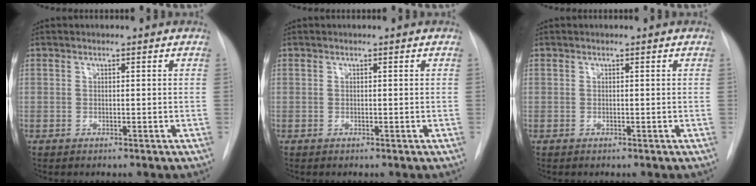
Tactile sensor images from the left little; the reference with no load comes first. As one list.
[{"total": 0.0}, {"total": 0.0}]